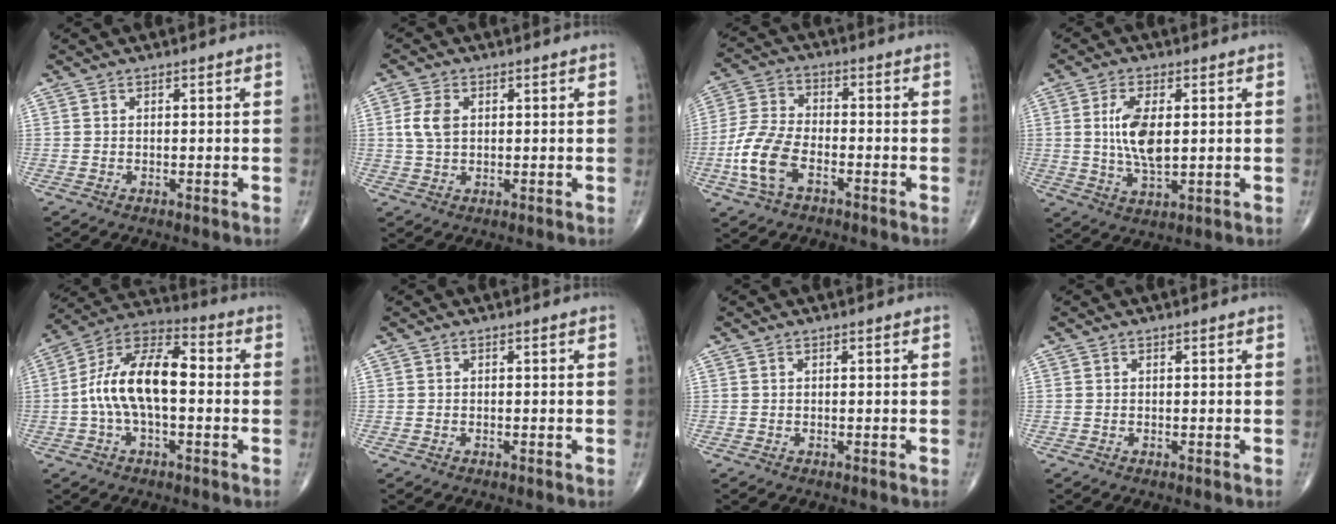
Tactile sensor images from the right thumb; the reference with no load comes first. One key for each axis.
{"total": 4.6, "fx": 0.8, "fy": 2.9, "fz": 3.4, "tx": -0.072, "ty": 0.001, "tz": 0.016}
{"total": 10.6, "fx": -4.2, "fy": 5.8, "fz": 7.8, "tx": -0.171, "ty": 0.021, "tz": -0.086}
{"total": 8.8, "fx": 1.1, "fy": 3.9, "fz": 7.8, "tx": -0.148, "ty": -0.012, "tz": 0.023}
{"total": 14.8, "fx": -0.7, "fy": 7.1, "fz": 12.9, "tx": -0.239, "ty": 0.045, "tz": -0.024}
{"total": 0.0}
{"total": 0.0}
{"total": 0.0}